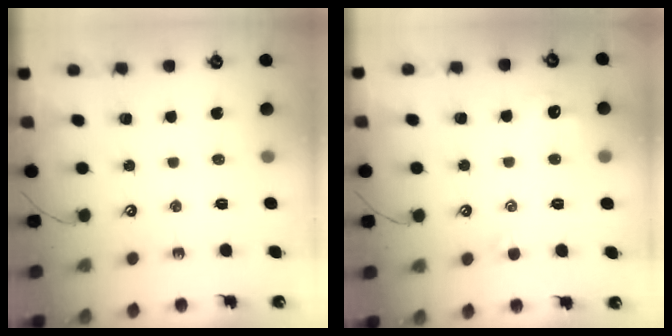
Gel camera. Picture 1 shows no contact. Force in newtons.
{"total": 1.2, "press": 1.0, "slide": 0.6}